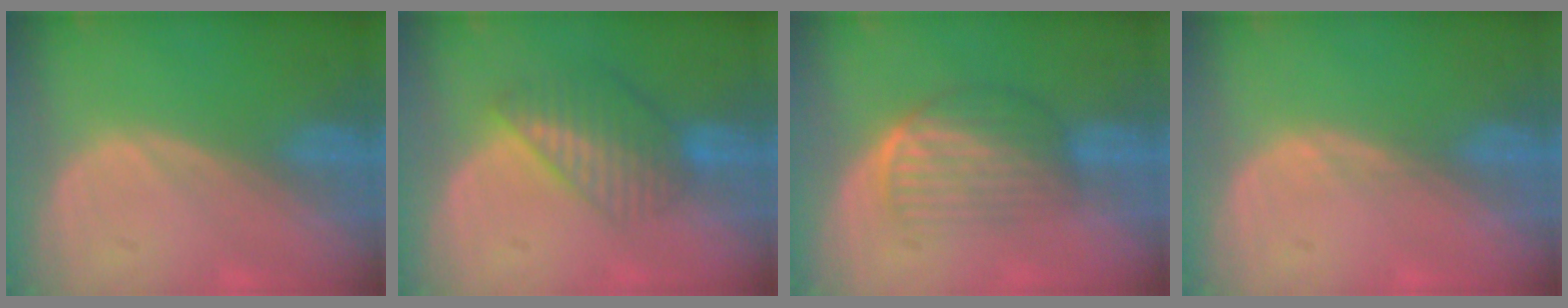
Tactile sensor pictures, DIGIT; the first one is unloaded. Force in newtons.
{"total": 7.0, "press": 6.0, "slide": 3.5}
{"total": 7.0, "press": 5.9, "slide": 3.7}
{"total": 0.8, "press": 0.6, "slide": 0.5}